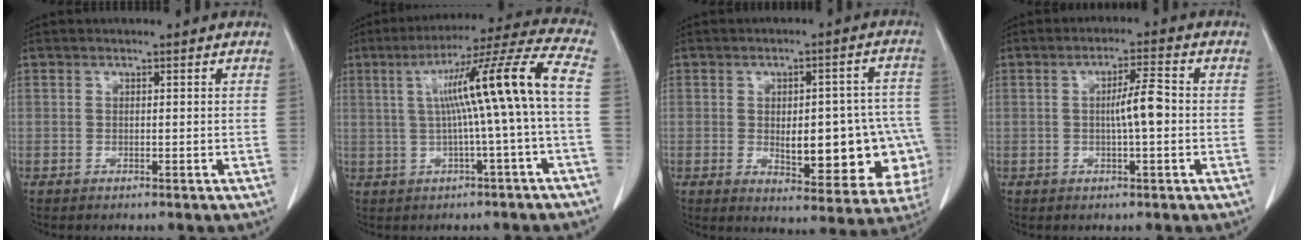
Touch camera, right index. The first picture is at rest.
{"total": 13.7, "force": [0.4, -1.6, 13.6], "torque": [-0.203, 0.027, 0.006]}
{"total": 16.9, "force": [-3.1, 7.1, 15.0], "torque": [-0.138, 0.028, -0.012]}
{"total": 4.8, "force": [-0.2, 0.4, 4.8], "torque": [-0.079, 0.009, -0.002]}